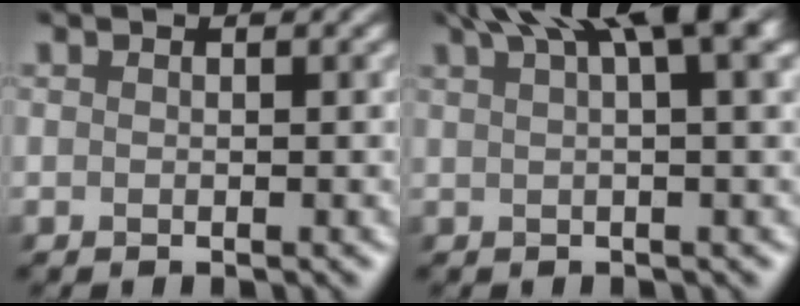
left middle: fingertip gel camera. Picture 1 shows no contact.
{"total": 8.5, "force": [5.1, 2.0, 6.5], "torque": [-0.076, 0.028, 0.073]}